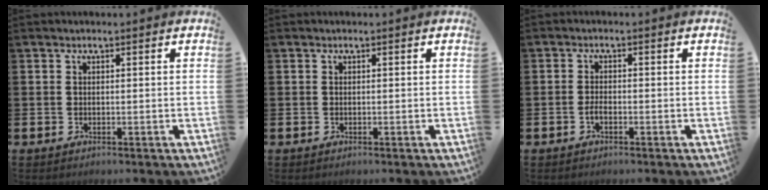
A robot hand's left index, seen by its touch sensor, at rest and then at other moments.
{"total": 0.0}
{"total": 1.3, "force": [-0.7, 0.5, 0.9], "torque": [-0.025, 0.003, -0.012]}